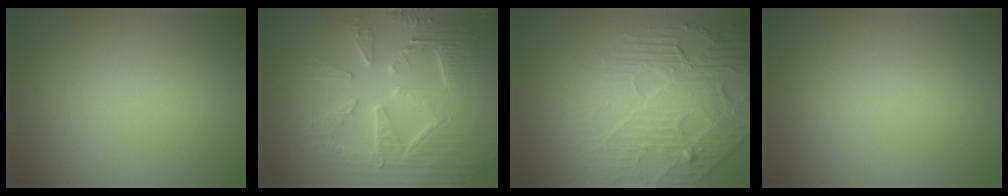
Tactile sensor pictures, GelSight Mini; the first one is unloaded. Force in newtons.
{"total": 9.7, "press": 6.7, "slide": 7.1}
{"total": 6.7, "press": 5.3, "slide": 4.1}
{"total": 0.0}